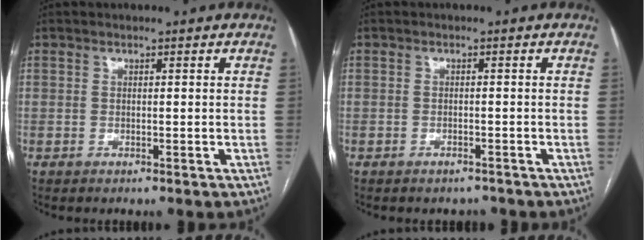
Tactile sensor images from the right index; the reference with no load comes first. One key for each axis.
{"total": 1.6, "fx": -1.4, "fy": 0.7, "fz": 0.1, "tx": -0.005, "ty": 0.000, "tz": -0.017}